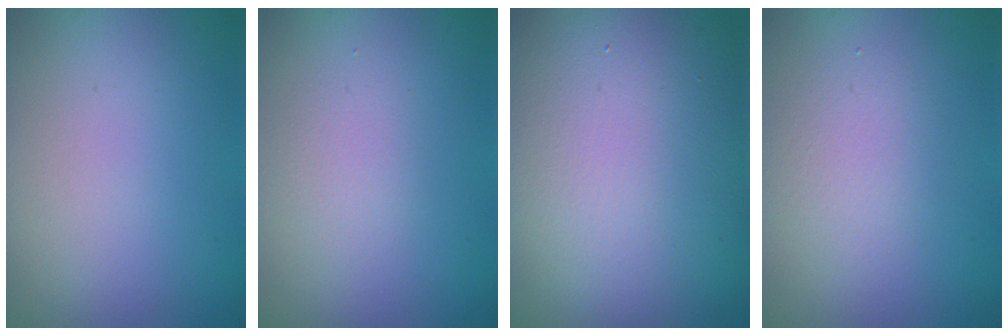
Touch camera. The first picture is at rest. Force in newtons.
{"total": 1.5, "press": 1.4, "slide": 0.1}
{"total": 19.6, "press": 19.6, "slide": 0.7}
{"total": 2.5, "press": 2.5, "slide": 0.1}